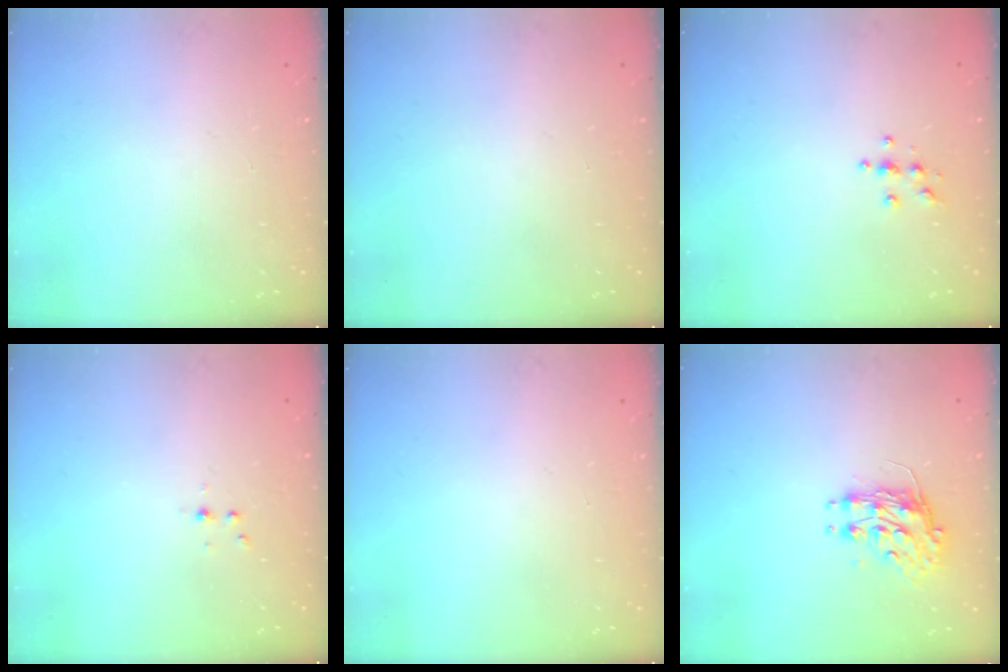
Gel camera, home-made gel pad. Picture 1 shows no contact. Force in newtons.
{"total": 0.0}
{"total": 3.7, "press": 3.7, "slide": 0.4}
{"total": 3.0, "press": 2.6, "slide": 1.5}
{"total": 0.0}
{"total": 8.4, "press": 8.4, "slide": 0.3}